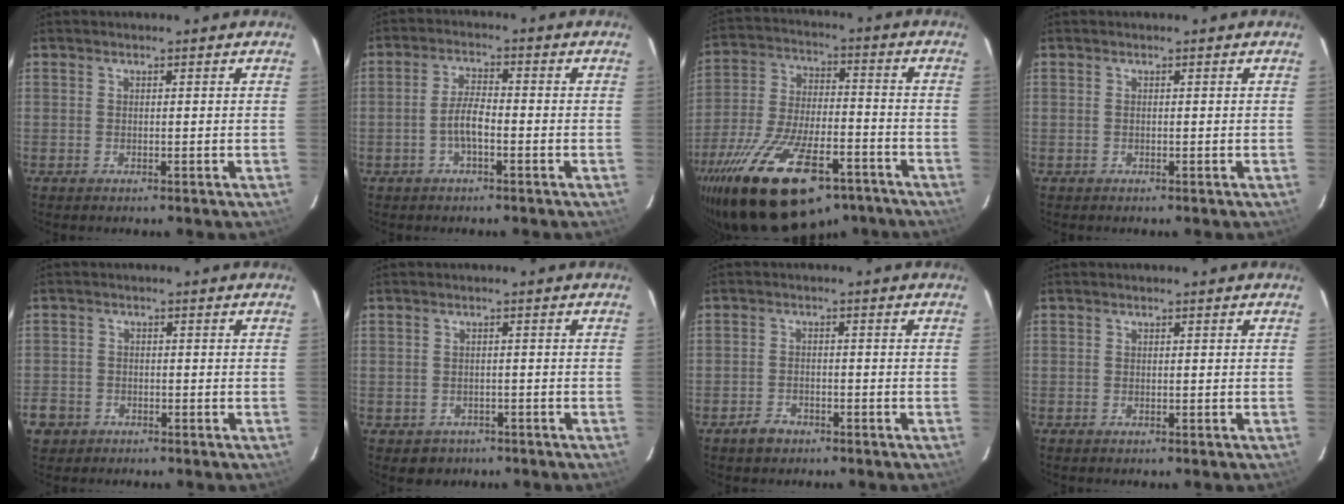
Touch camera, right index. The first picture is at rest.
{"total": 4.1, "force": [-1.6, 1.3, 3.5], "torque": [-0.076, 0.006, -0.030]}
{"total": 26.7, "force": [-17.5, 11.0, 16.9], "torque": [-0.328, -0.034, -0.275]}
{"total": 0.0}
{"total": 5.3, "force": [-2.5, 4.5, 1.3], "torque": [-0.049, 0.009, -0.040]}
{"total": 2.2, "force": [-0.7, 2.1, 0.3], "torque": [-0.007, -0.001, -0.002]}
{"total": 3.4, "force": [-2.3, 2.1, 1.2], "torque": [-0.029, 0.007, -0.036]}
{"total": 0.0}